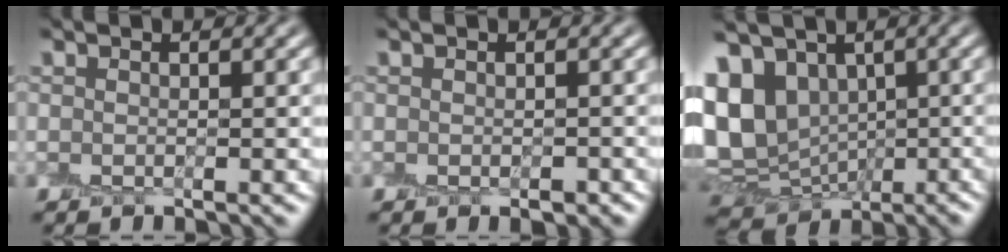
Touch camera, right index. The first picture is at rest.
{"total": 1.1, "force": [-0.5, 0.6, 0.8], "torque": [-0.011, -0.001, -0.007]}
{"total": 9.4, "force": [1.8, 7.2, 5.8], "torque": [-0.136, 0.005, 0.028]}